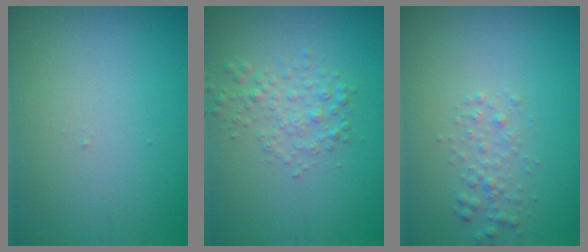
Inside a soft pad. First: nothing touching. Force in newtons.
{"total": 2.4, "press": 2.4, "slide": 0.1}
{"total": 1.6, "press": 1.6, "slide": 0.0}